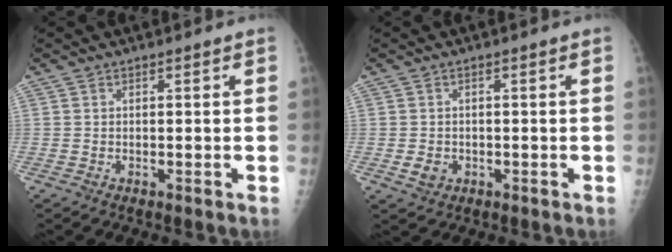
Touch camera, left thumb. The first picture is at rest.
{"total": 2.5, "force": [-0.5, 2.1, 1.2], "torque": [-0.014, 0.001, -0.003]}